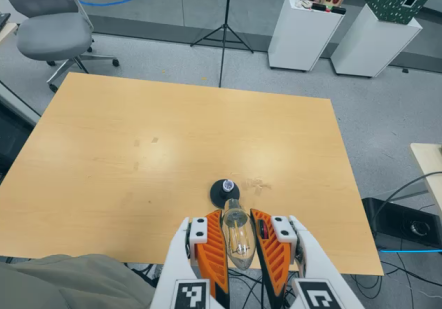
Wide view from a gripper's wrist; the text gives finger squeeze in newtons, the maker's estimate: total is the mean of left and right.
{"total": 22.5, "left": 24.7, "right": 20.2}